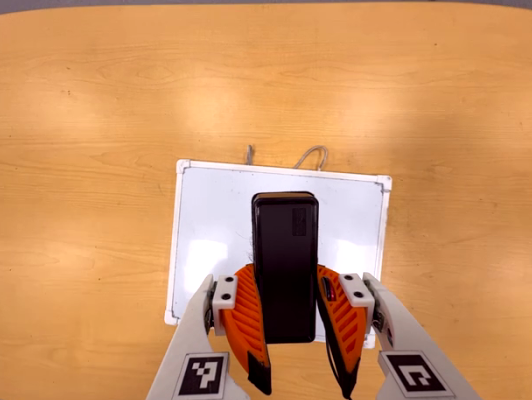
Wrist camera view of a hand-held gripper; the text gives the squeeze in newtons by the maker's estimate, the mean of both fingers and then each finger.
{"total": 7.2, "left": 6.2, "right": 8.1}